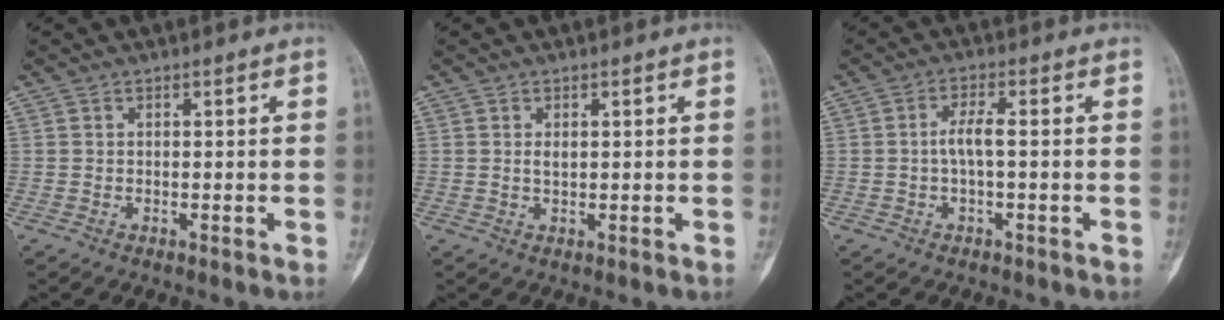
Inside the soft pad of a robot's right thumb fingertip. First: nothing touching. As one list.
[{"total": 1.2, "force": [0.3, 0.6, 0.9], "torque": [-0.011, -0.001, 0.007]}, {"total": 3.2, "force": [-0.3, 0.7, 3.1], "torque": [-0.066, 0.010, -0.008]}]